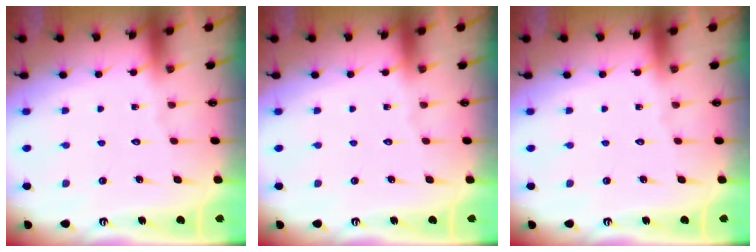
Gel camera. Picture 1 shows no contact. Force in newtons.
{"total": 0.0}
{"total": 0.0}